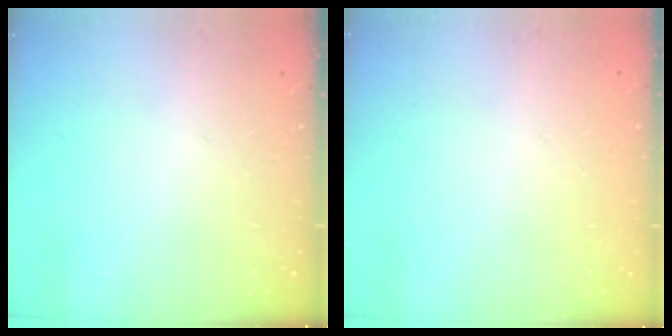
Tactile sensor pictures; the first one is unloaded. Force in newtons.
{"total": 0.0}